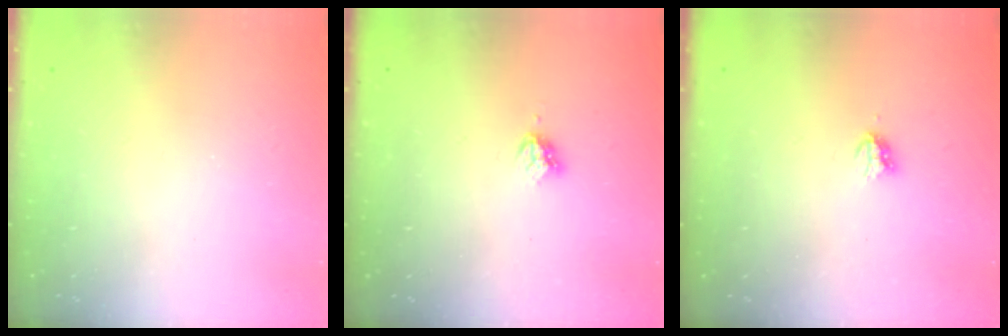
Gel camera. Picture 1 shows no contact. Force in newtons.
{"total": 3.3, "press": 3.3, "slide": 0.4}
{"total": 2.9, "press": 2.9, "slide": 0.5}